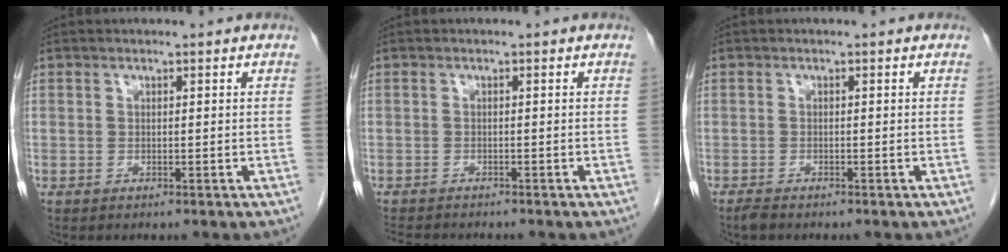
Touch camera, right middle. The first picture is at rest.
{"total": 5.0, "force": [-4.6, 0.8, 1.7], "torque": [-0.027, -0.012, -0.072]}
{"total": 1.2, "force": [-1.0, 0.3, 0.5], "torque": [-0.017, -0.003, -0.018]}